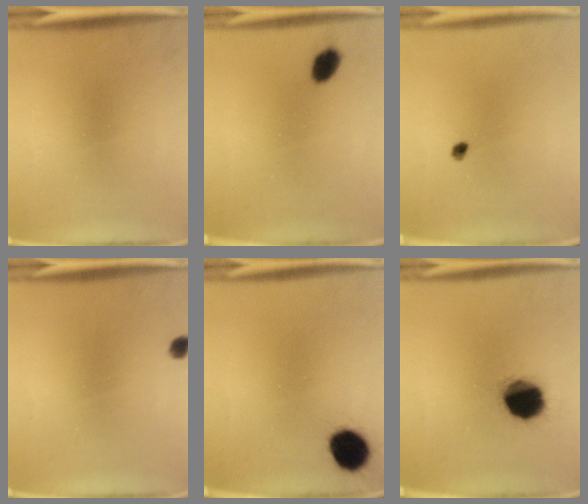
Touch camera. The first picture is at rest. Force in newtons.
{"total": 3.7}
{"total": 1.2}
{"total": 1.4}
{"total": 9.2}
{"total": 12.9}